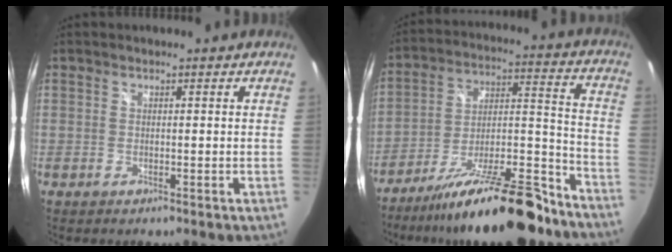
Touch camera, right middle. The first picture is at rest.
{"total": 21.6, "force": [-16.5, 5.1, 13.0], "torque": [-0.208, -0.002, -0.253]}